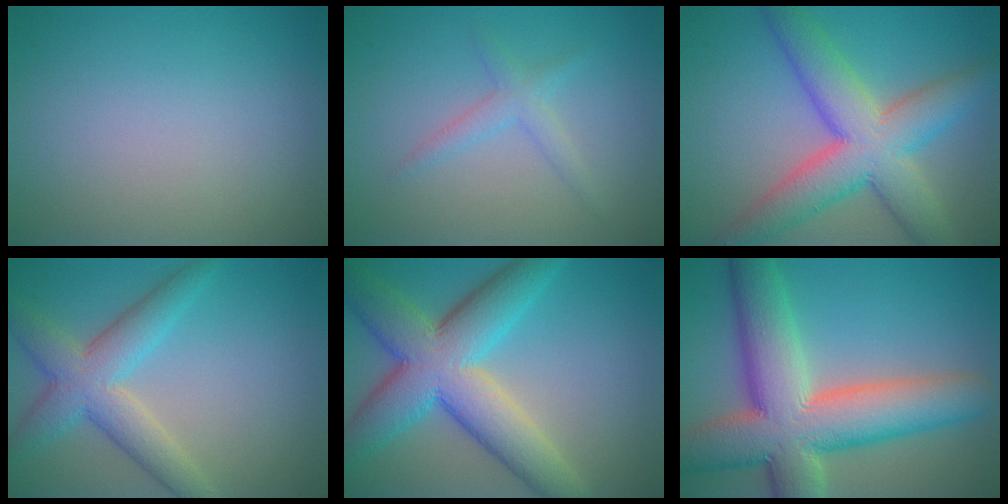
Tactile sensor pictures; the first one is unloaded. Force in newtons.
{"total": 1.8, "press": 1.8, "slide": 0.1}
{"total": 9.0, "press": 9.0, "slide": 0.3}
{"total": 5.6, "press": 5.6, "slide": 0.1}
{"total": 10.3, "press": 10.3, "slide": 0.1}
{"total": 12.7, "press": 12.6, "slide": 1.0}